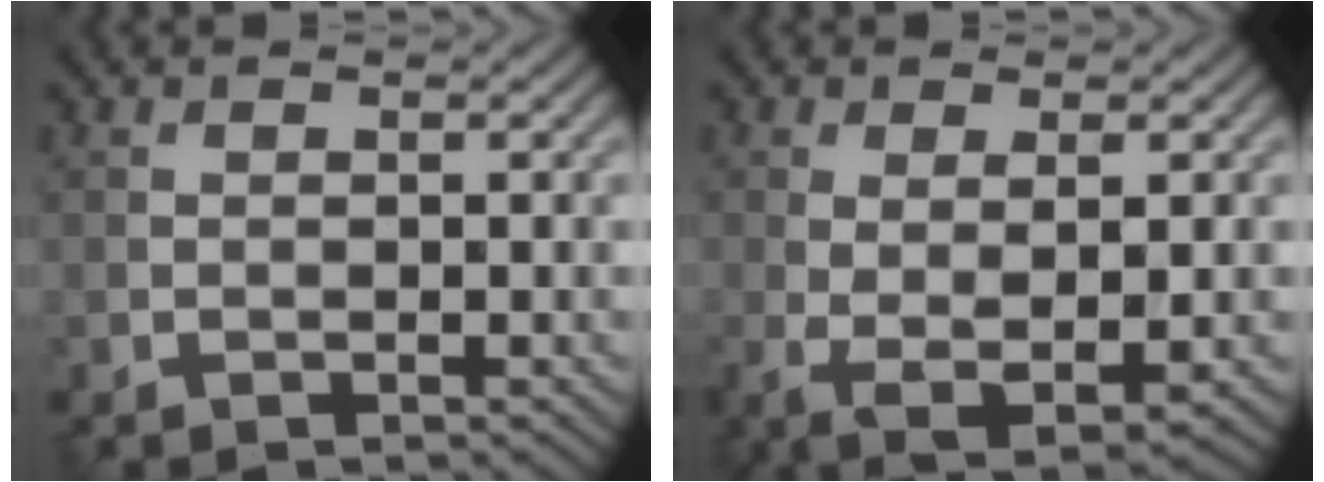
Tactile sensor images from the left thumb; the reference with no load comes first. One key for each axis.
{"total": 4.6, "fx": -0.4, "fy": 1.4, "fz": 4.4, "tx": -0.096, "ty": -0.012, "tz": -0.002}